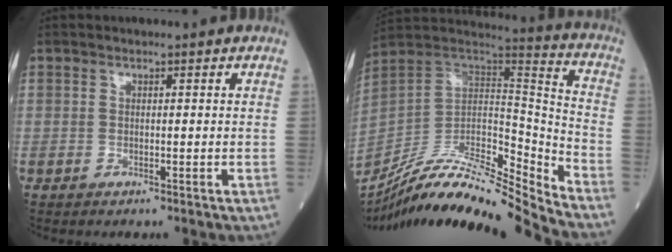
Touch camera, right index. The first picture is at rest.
{"total": 22.8, "force": [-21.3, -0.6, 8.1], "torque": [-0.156, 0.003, -0.358]}